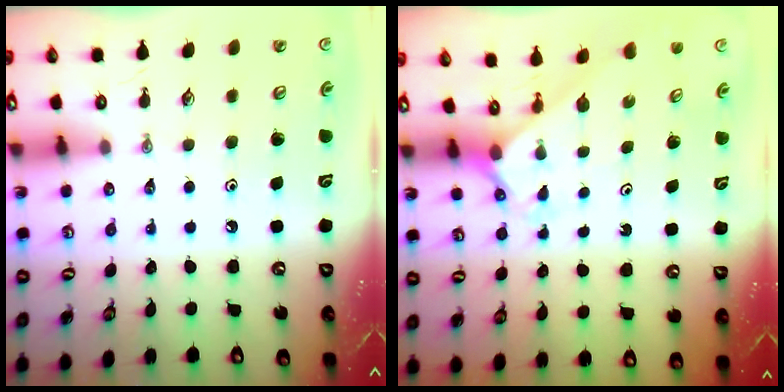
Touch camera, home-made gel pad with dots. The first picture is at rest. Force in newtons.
{"total": 2.1, "press": 2.1, "slide": 0.3}